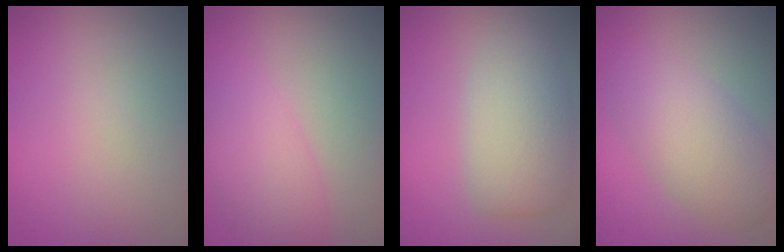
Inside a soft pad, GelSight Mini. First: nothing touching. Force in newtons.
{"total": 3.9, "press": 3.9, "slide": 0.2}
{"total": 5.1, "press": 5.0, "slide": 0.5}
{"total": 4.8, "press": 4.8, "slide": 0.1}